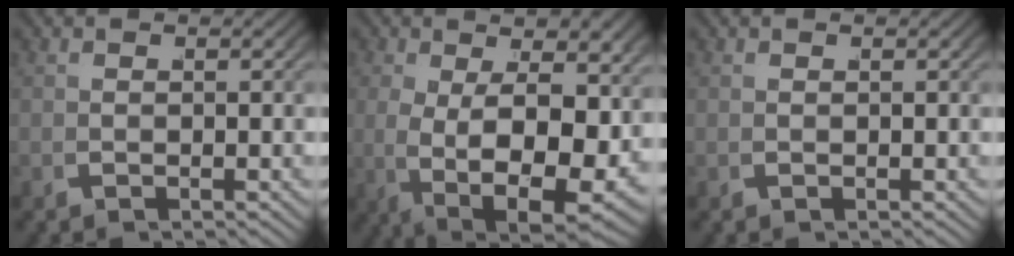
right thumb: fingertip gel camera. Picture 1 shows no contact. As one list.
[{"total": 11.1, "force": [-1.0, 5.9, 9.4], "torque": [-0.171, -0.045, 0.014]}, {"total": 0.0}]